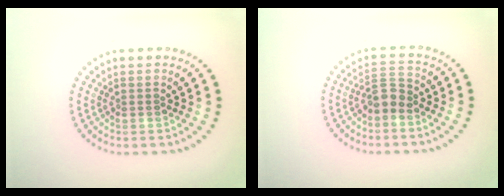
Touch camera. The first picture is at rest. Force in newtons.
{"total": 2.2, "press": 1.8, "slide": 1.4}